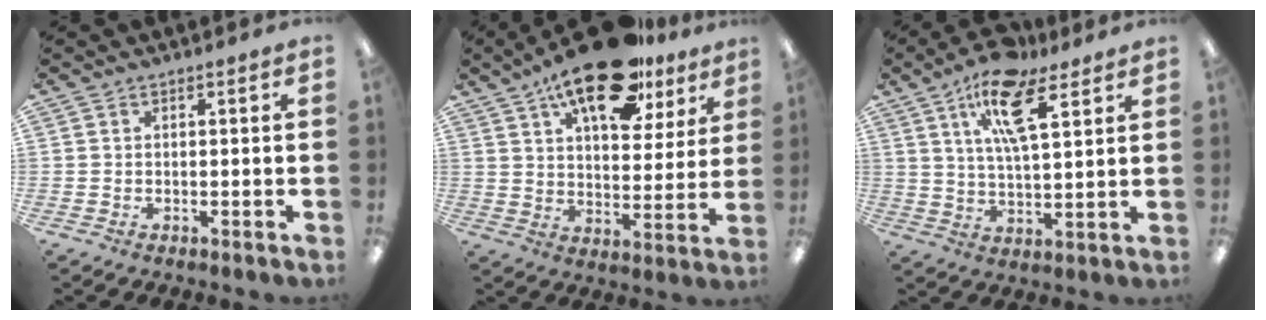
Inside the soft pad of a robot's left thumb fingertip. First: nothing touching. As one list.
[{"total": 20.5, "force": [13.8, 8.8, 12.3], "torque": [-0.194, -0.065, 0.231]}, {"total": 15.2, "force": [8.5, 5.8, 11.1], "torque": [-0.186, -0.021, 0.144]}]